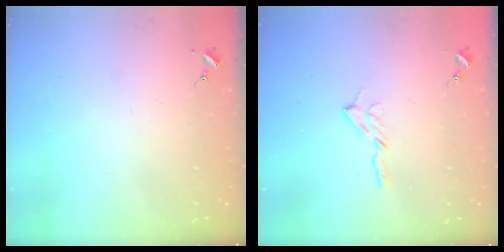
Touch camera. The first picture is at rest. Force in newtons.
{"total": 5.1, "press": 5.1, "slide": 0.6}